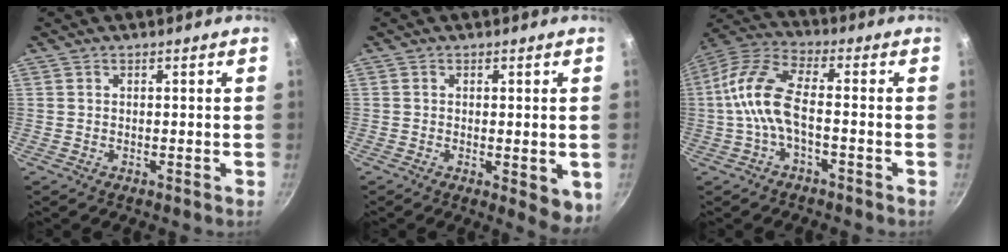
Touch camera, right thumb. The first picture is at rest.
{"total": 5.6, "force": [-1.0, 2.2, 5.1], "torque": [-0.062, -0.013, -0.011]}
{"total": 10.6, "force": [-2.3, 4.6, 9.3], "torque": [-0.203, 0.035, -0.059]}